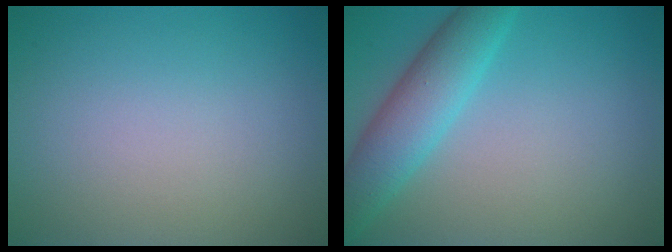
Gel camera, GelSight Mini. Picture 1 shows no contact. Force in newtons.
{"total": 4.9, "press": 4.9, "slide": 0.0}